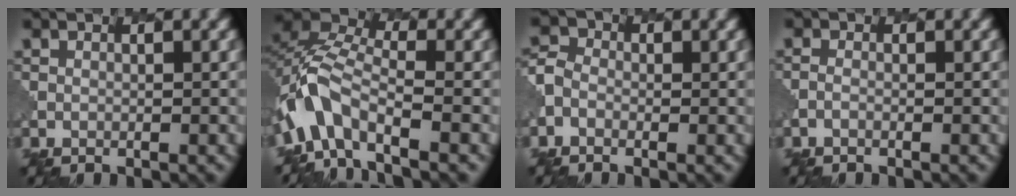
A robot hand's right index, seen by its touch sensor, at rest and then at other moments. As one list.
[{"total": 7.1, "force": [-3.5, 3.4, 5.2], "torque": [-0.100, 0.007, -0.083]}, {"total": 2.0, "force": [-0.8, 1.6, 0.9], "torque": [-0.017, 0.001, -0.025]}, {"total": 0.5, "force": [-0.5, 0.1, 0.2], "torque": [-0.002, -0.003, -0.015]}]